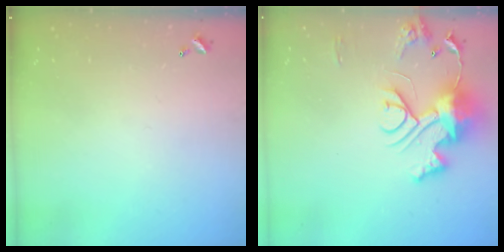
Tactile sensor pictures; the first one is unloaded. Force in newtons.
{"total": 13.2, "press": 13.1, "slide": 1.4}